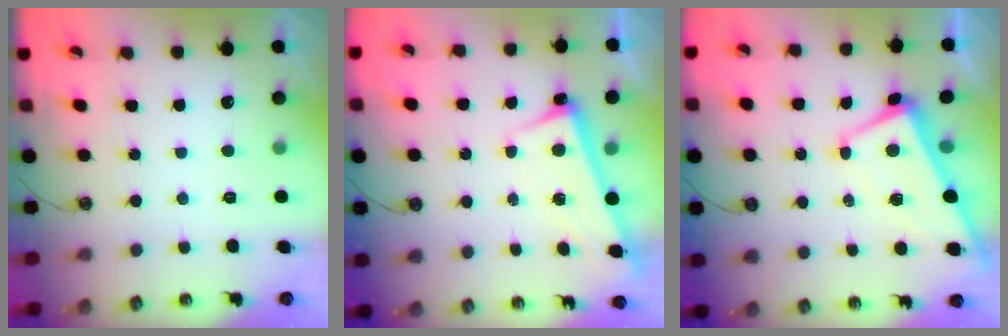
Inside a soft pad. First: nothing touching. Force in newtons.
{"total": 2.6, "press": 2.5, "slide": 0.7}
{"total": 1.9, "press": 1.8, "slide": 0.7}